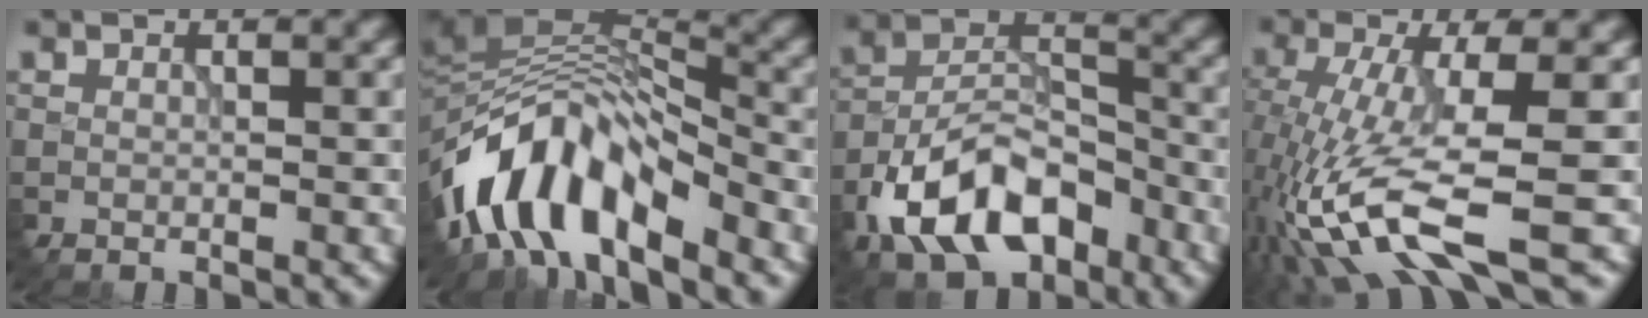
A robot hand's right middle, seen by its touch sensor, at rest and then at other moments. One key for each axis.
{"total": 9.2, "fx": -6.1, "fy": 3.5, "fz": 6.0, "tx": -0.103, "ty": 0.016, "tz": -0.114}
{"total": 9.2, "fx": -5.7, "fy": 4.9, "fz": 5.3, "tx": -0.106, "ty": 0.015, "tz": -0.107}
{"total": 8.9, "fx": -3.6, "fy": 2.4, "fz": 7.8, "tx": -0.181, "ty": -0.007, "tz": -0.063}